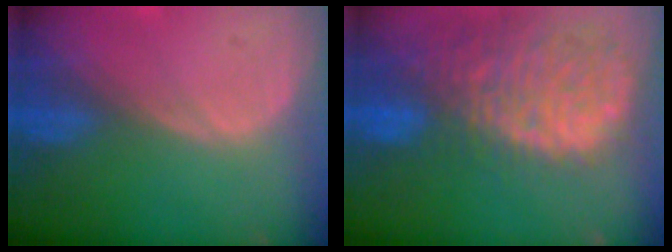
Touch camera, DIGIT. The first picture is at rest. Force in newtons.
{"total": 13.8, "press": 11.3, "slide": 7.9}